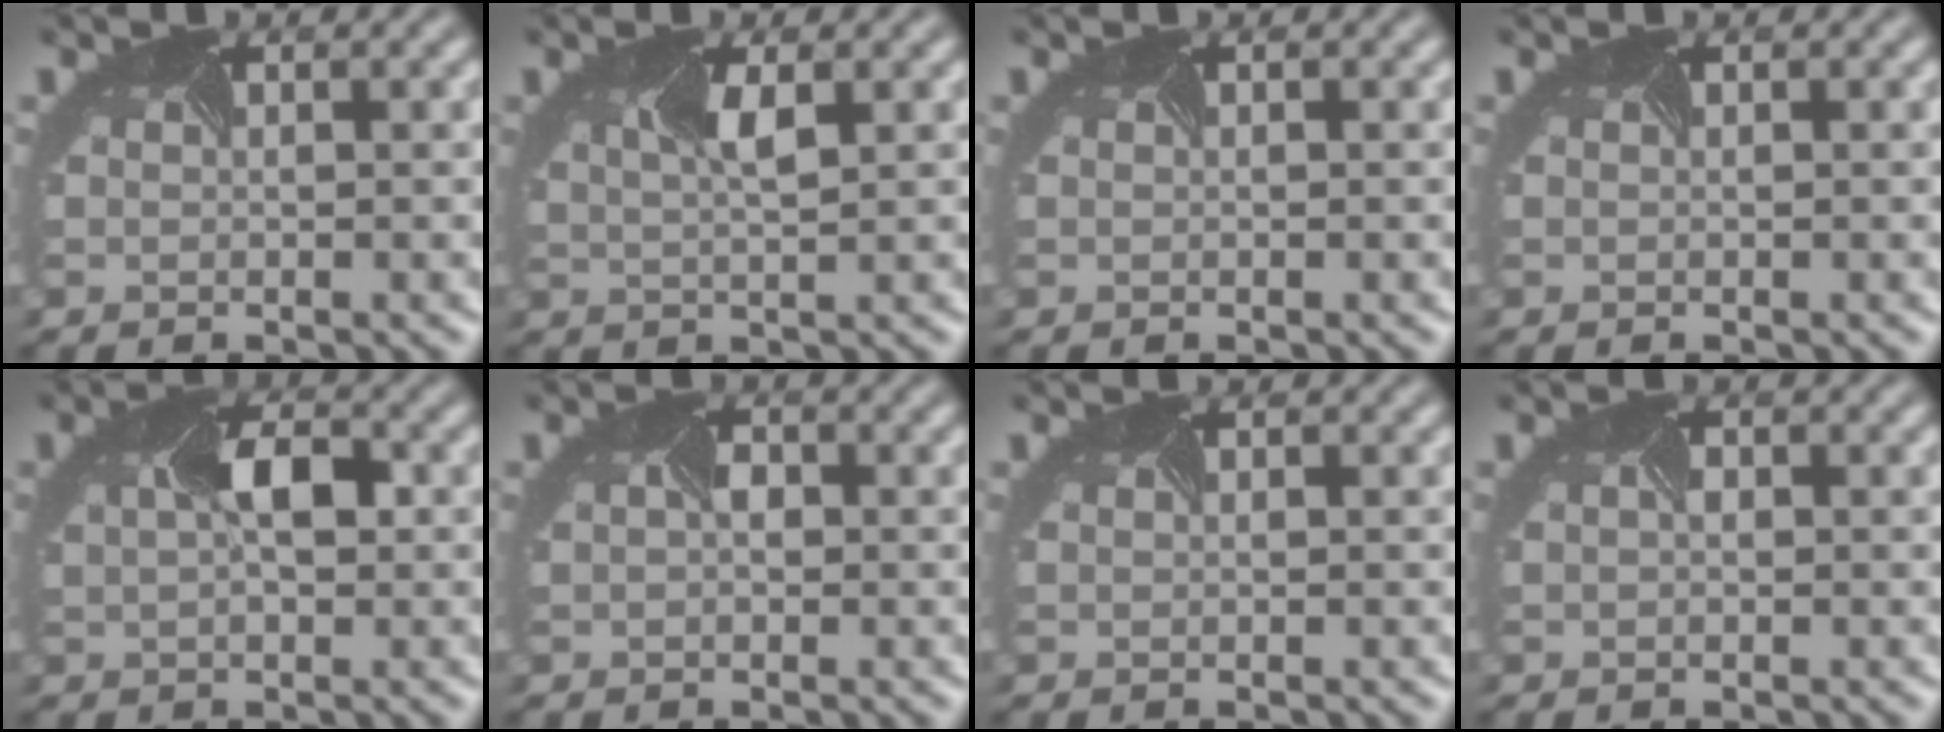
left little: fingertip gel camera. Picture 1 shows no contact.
{"total": 1.3, "force": [0.1, 0.1, 1.3], "torque": [-0.035, -0.002, 0.010]}
{"total": 0.0}
{"total": 0.0}
{"total": 2.6, "force": [-0.1, 1.3, 2.2], "torque": [-0.056, 0.005, 0.004]}
{"total": 0.9, "force": [-0.5, 0.6, 0.3], "torque": [-0.016, 0.001, 0.001]}
{"total": 0.0}
{"total": 0.5, "force": [-0.5, 0.3, 0.1], "torque": [-0.007, 0.000, 0.001]}